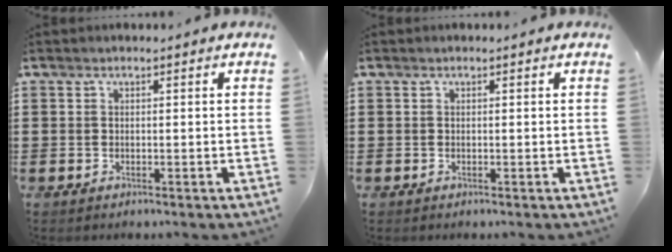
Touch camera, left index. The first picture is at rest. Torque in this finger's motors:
{"motor_torque": [0.02, -0.11, 0.03, -0.01]}